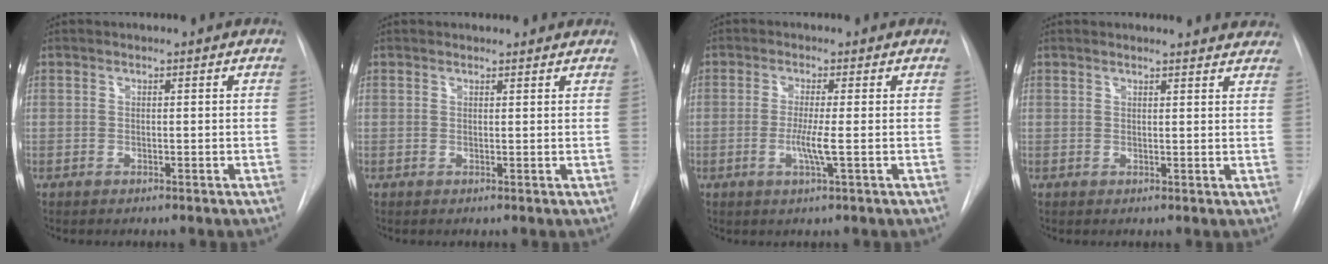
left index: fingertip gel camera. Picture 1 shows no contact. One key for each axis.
{"total": 2.5, "fx": 2.3, "fy": 1.1, "fz": 0.3, "tx": 0.000, "ty": 0.006, "tz": 0.017}
{"total": 3.5, "fx": -1.3, "fy": -0.4, "fz": 3.2, "tx": -0.067, "ty": -0.011, "tz": -0.025}
{"total": 9.1, "fx": 8.8, "fy": 2.0, "fz": 1.5, "tx": 0.011, "ty": -0.011, "tz": 0.066}